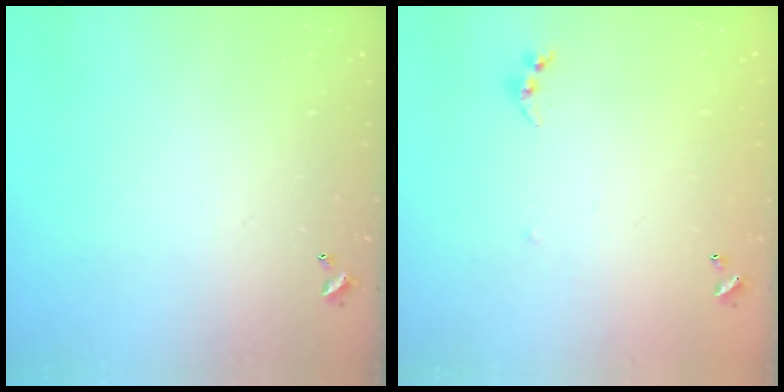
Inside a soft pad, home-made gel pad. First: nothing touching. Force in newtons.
{"total": 5.0, "press": 5.0, "slide": 0.6}